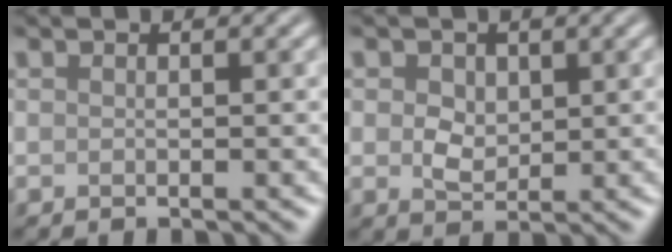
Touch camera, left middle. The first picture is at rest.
{"total": 2.5, "force": [0.5, 1.9, 1.6], "torque": [-0.033, -0.002, 0.008]}